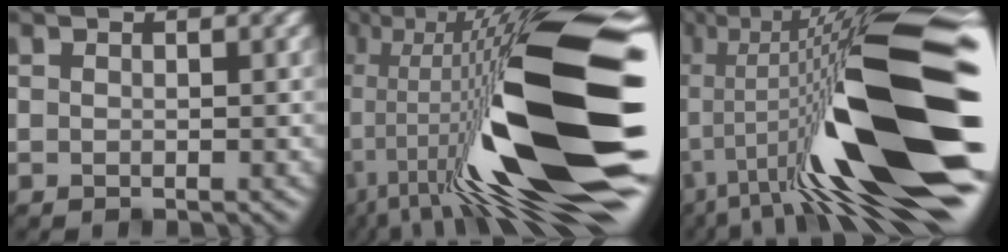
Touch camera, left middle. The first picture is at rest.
{"total": 19.8, "force": [-2.5, 6.2, 18.7], "torque": [-0.305, 0.016, -0.063]}
{"total": 18.4, "force": [-3.4, 4.7, 17.5], "torque": [-0.271, 0.029, -0.069]}